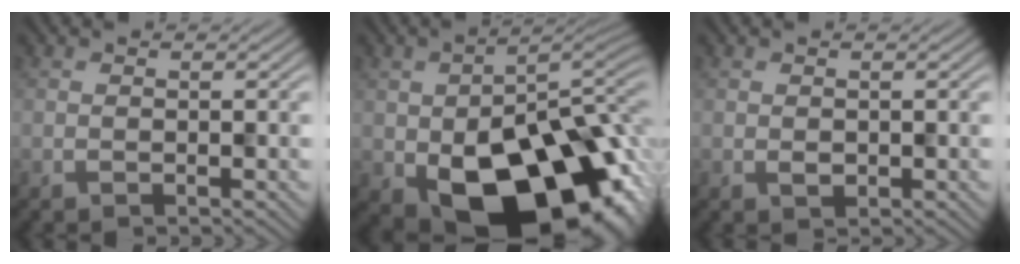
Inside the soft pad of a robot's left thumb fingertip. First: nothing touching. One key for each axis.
{"total": 19.6, "fx": -6.5, "fy": 11.7, "fz": 14.3, "tx": -0.212, "ty": -0.056, "tz": -0.073}
{"total": 1.5, "fx": -0.2, "fy": 1.4, "fz": 0.6, "tx": -0.012, "ty": -0.002, "tz": 0.004}